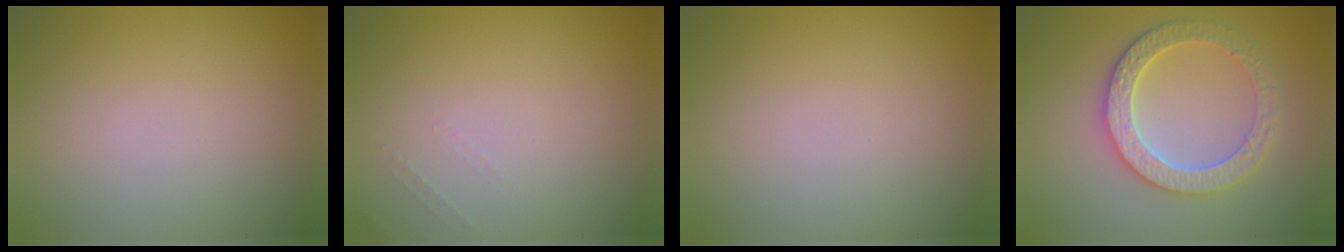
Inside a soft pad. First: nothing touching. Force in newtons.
{"total": 0.6, "press": 0.6, "slide": 0.2}
{"total": 0.0}
{"total": 4.1, "press": 4.0, "slide": 1.0}